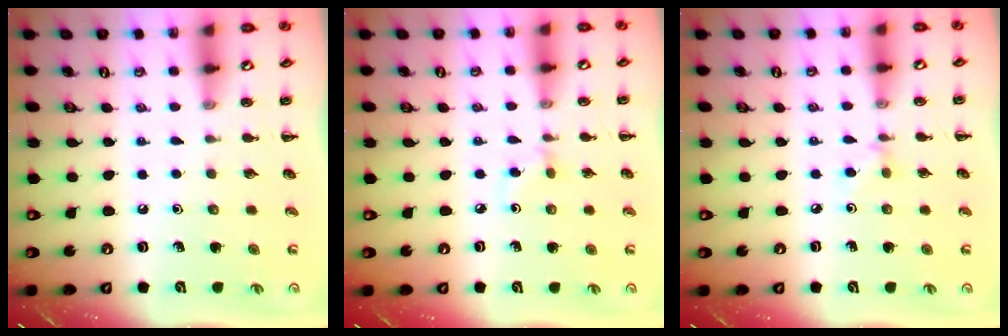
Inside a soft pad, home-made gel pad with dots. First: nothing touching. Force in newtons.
{"total": 2.6, "press": 2.3, "slide": 1.1}
{"total": 2.8, "press": 2.6, "slide": 0.9}